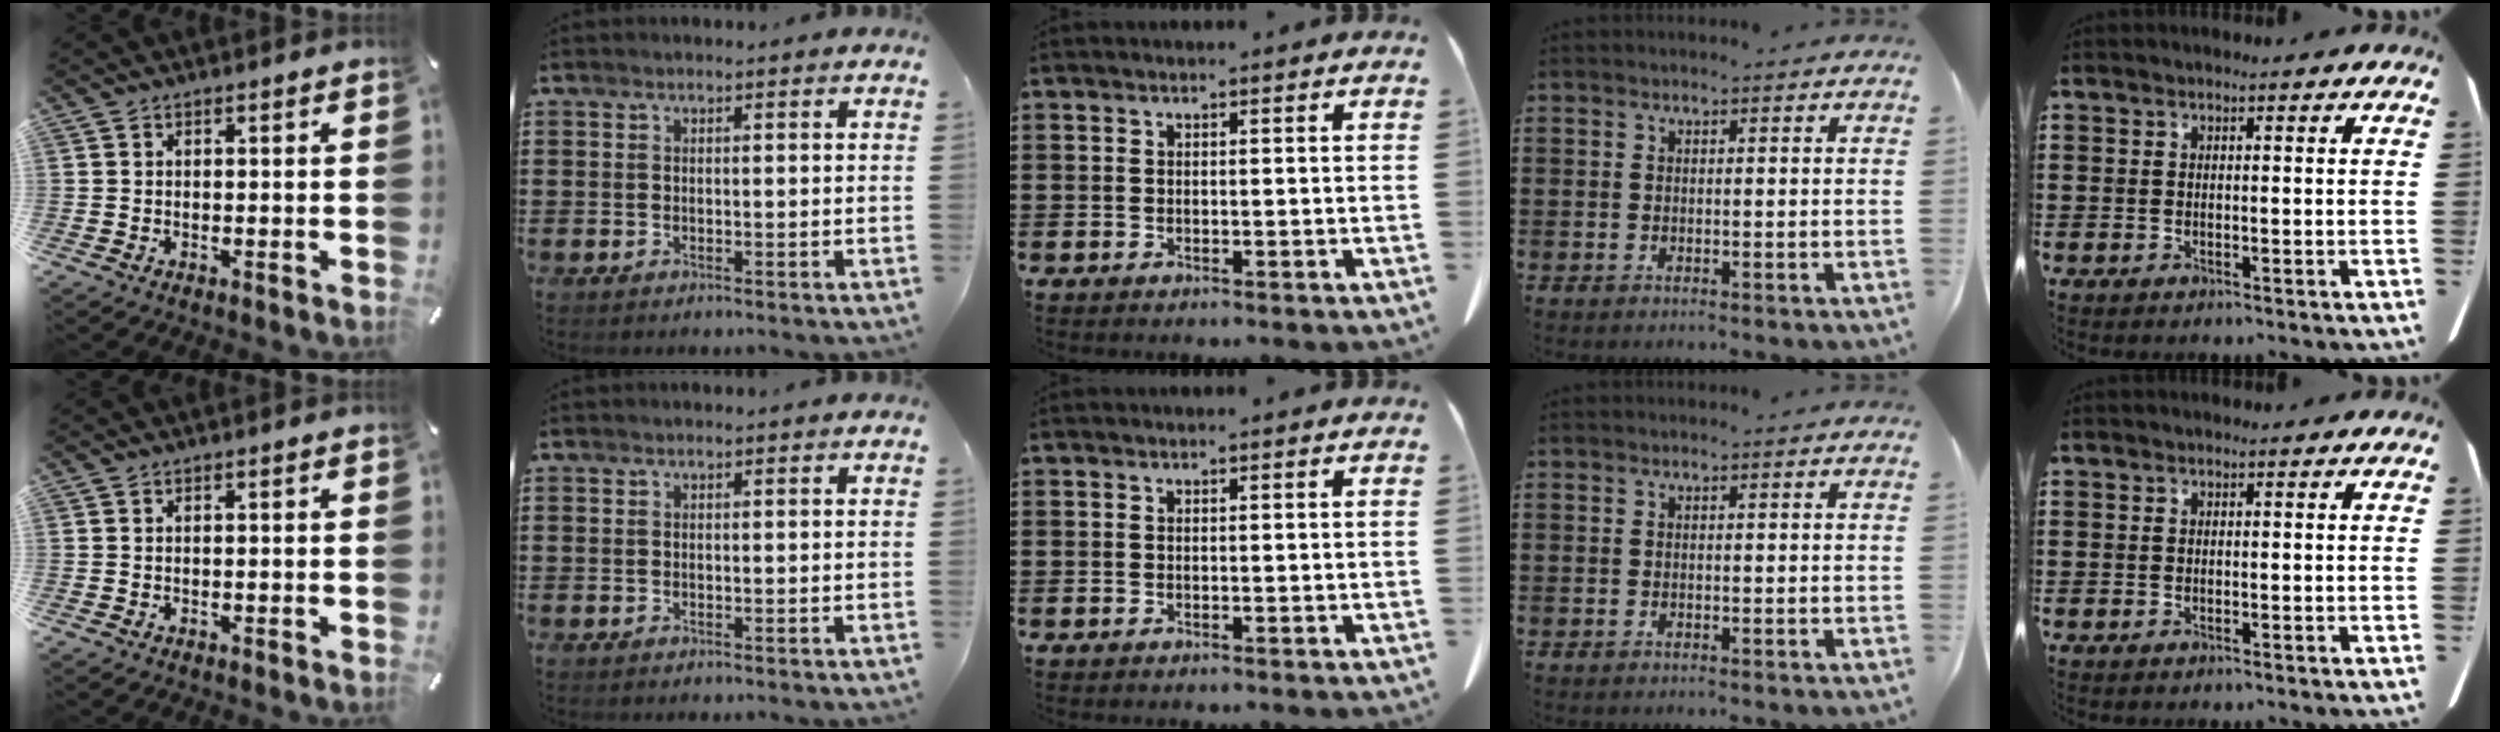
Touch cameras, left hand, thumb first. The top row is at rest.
{}